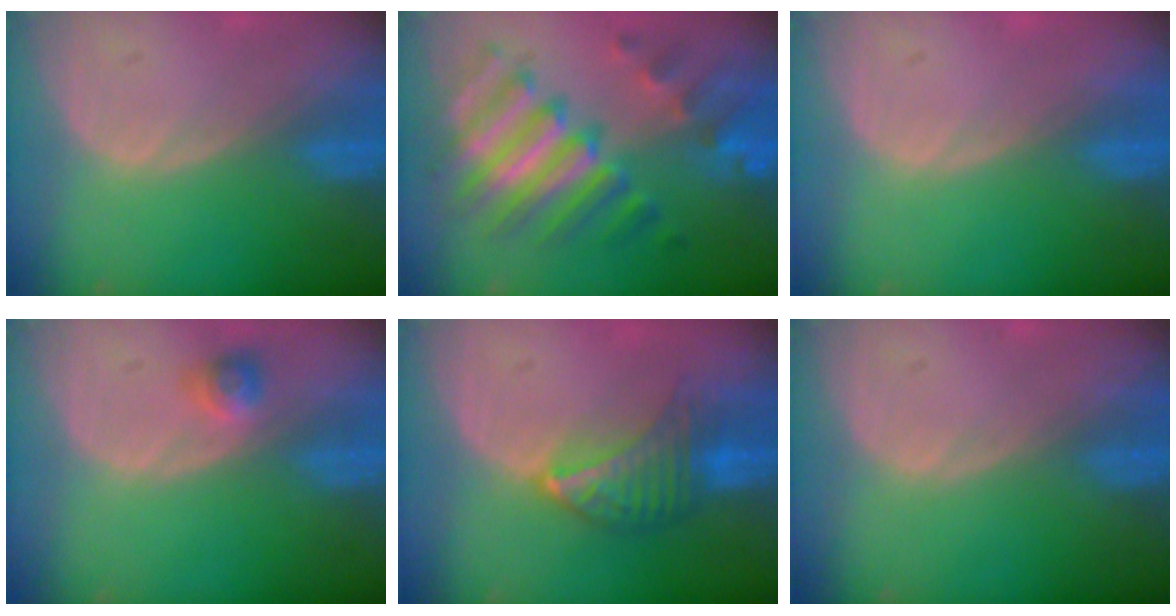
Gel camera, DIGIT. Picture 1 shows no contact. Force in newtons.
{"total": 11.4, "press": 11.3, "slide": 1.3}
{"total": 0.0}
{"total": 2.2, "press": 2.1, "slide": 0.8}
{"total": 7.1, "press": 6.4, "slide": 3.1}
{"total": 0.0}